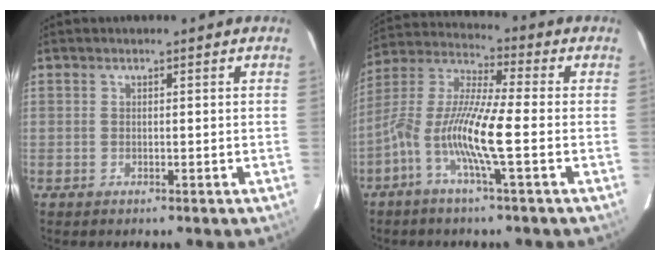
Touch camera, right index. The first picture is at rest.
{"total": 11.9, "force": [-3.8, 0.6, 11.3], "torque": [-0.229, 0.006, -0.084]}